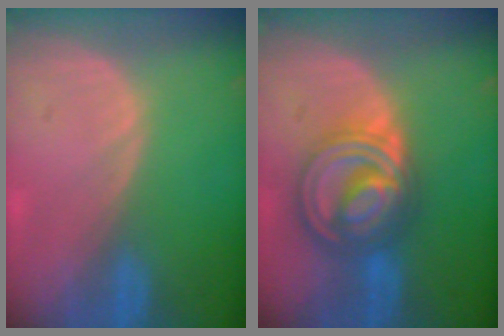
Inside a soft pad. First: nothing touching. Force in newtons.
{"total": 9.2, "press": 9.2, "slide": 0.7}